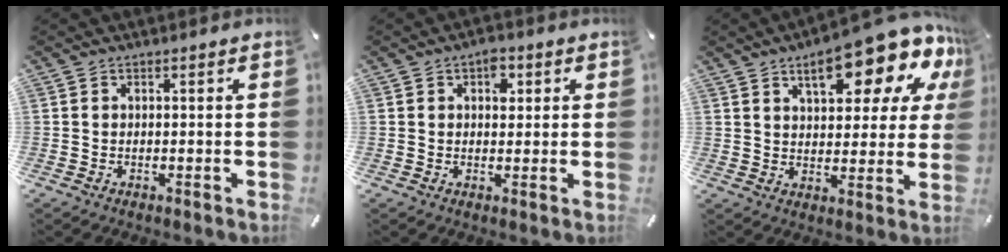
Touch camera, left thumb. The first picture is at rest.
{"total": 3.5, "force": [1.2, 2.4, 2.3], "torque": [-0.017, -0.005, 0.013]}
{"total": 18.7, "force": [11.2, 7.3, 13.1], "torque": [-0.171, -0.072, 0.178]}